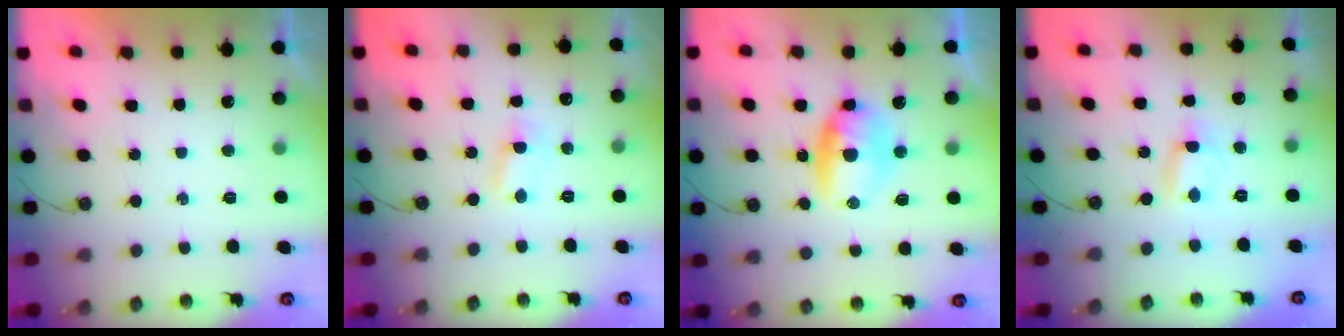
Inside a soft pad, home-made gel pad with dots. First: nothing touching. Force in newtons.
{"total": 2.8, "press": 2.8, "slide": 0.3}
{"total": 17.5, "press": 10.4, "slide": 14.1}
{"total": 0.6, "press": 0.3, "slide": 0.6}